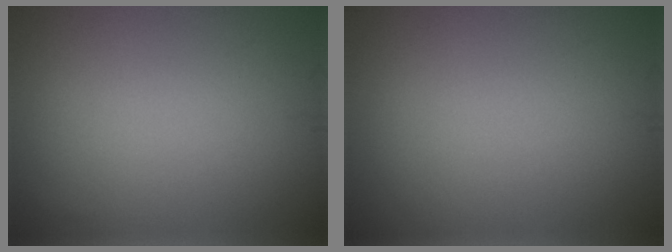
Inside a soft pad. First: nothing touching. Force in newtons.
{"total": 0.0}